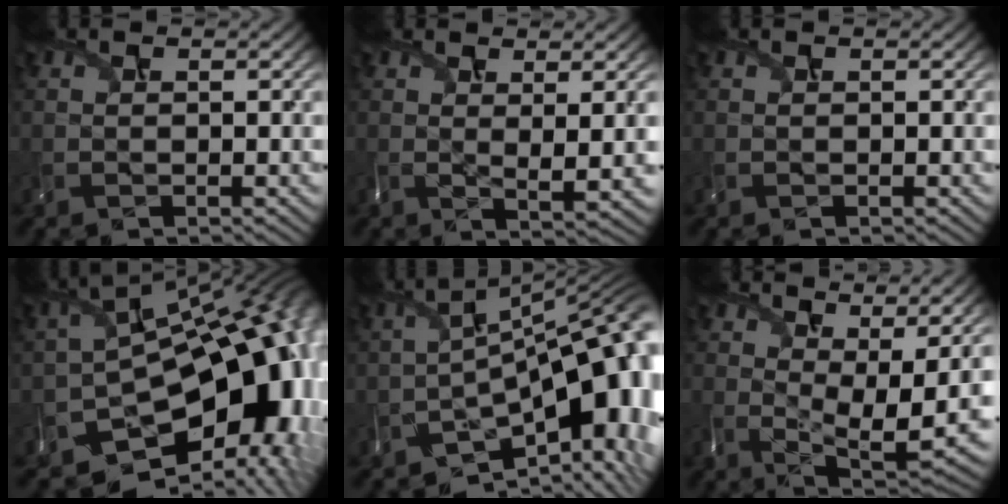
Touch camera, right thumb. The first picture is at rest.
{"total": 5.0, "force": [0.9, 0.7, 4.8], "torque": [-0.073, 0.006, 0.028]}
{"total": 0.0}
{"total": 16.6, "force": [-6.3, 9.8, 11.9], "torque": [-0.163, -0.036, -0.069]}
{"total": 15.3, "force": [-5.7, 6.3, 12.7], "torque": [-0.153, -0.005, -0.068]}
{"total": 10.3, "force": [2.3, 3.2, 9.5], "torque": [-0.158, 0.010, 0.065]}